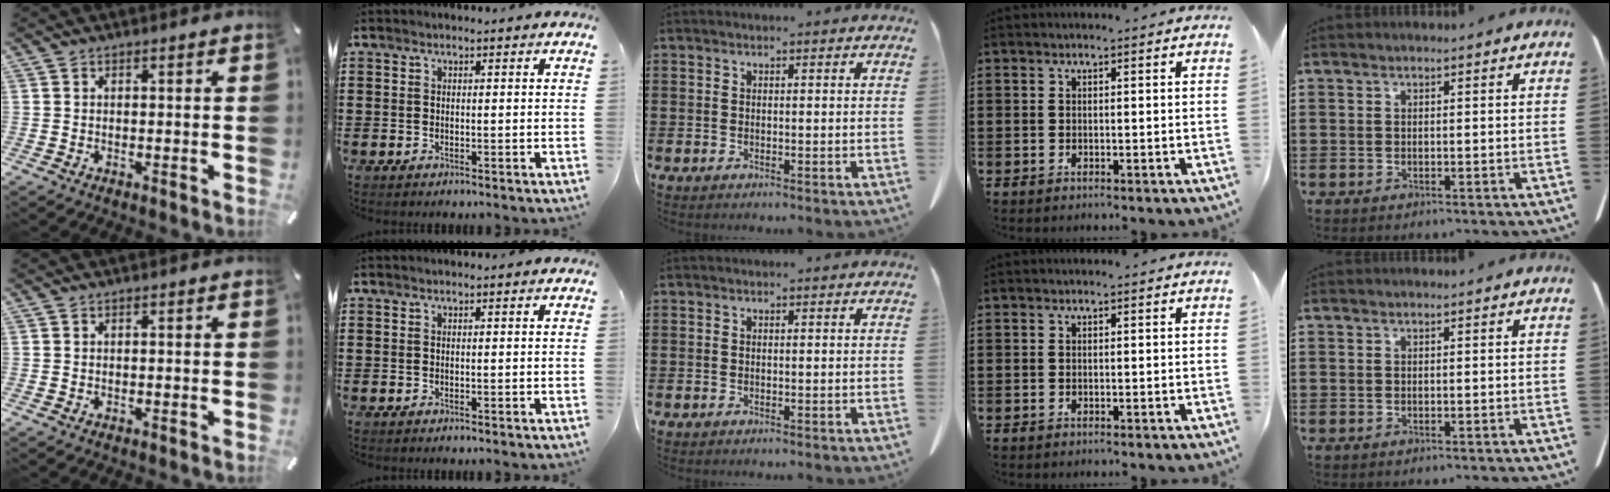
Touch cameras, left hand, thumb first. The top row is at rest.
{}